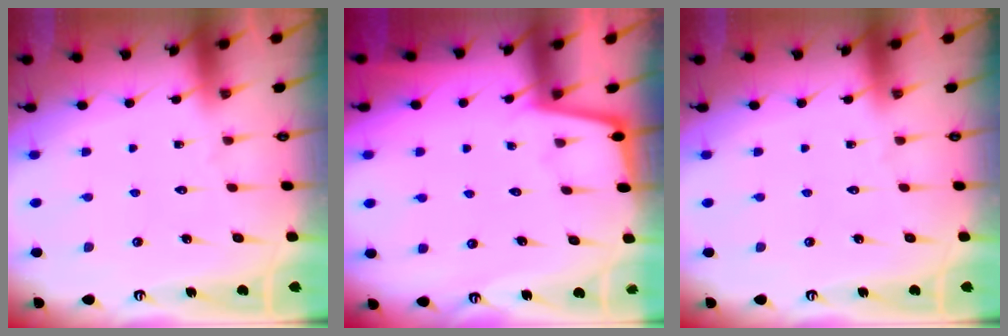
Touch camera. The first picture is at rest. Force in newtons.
{"total": 1.7, "press": 1.7, "slide": 0.3}
{"total": 0.0}